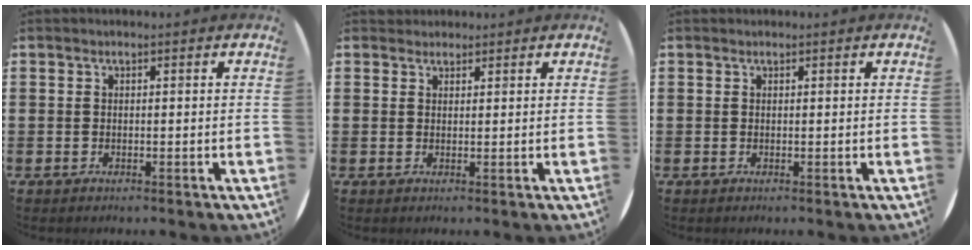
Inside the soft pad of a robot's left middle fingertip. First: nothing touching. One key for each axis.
{"total": 1.2, "fx": 1.1, "fy": 0.4, "fz": -0.2, "tx": 0.002, "ty": 0.002, "tz": 0.022}
{"total": 0.0}